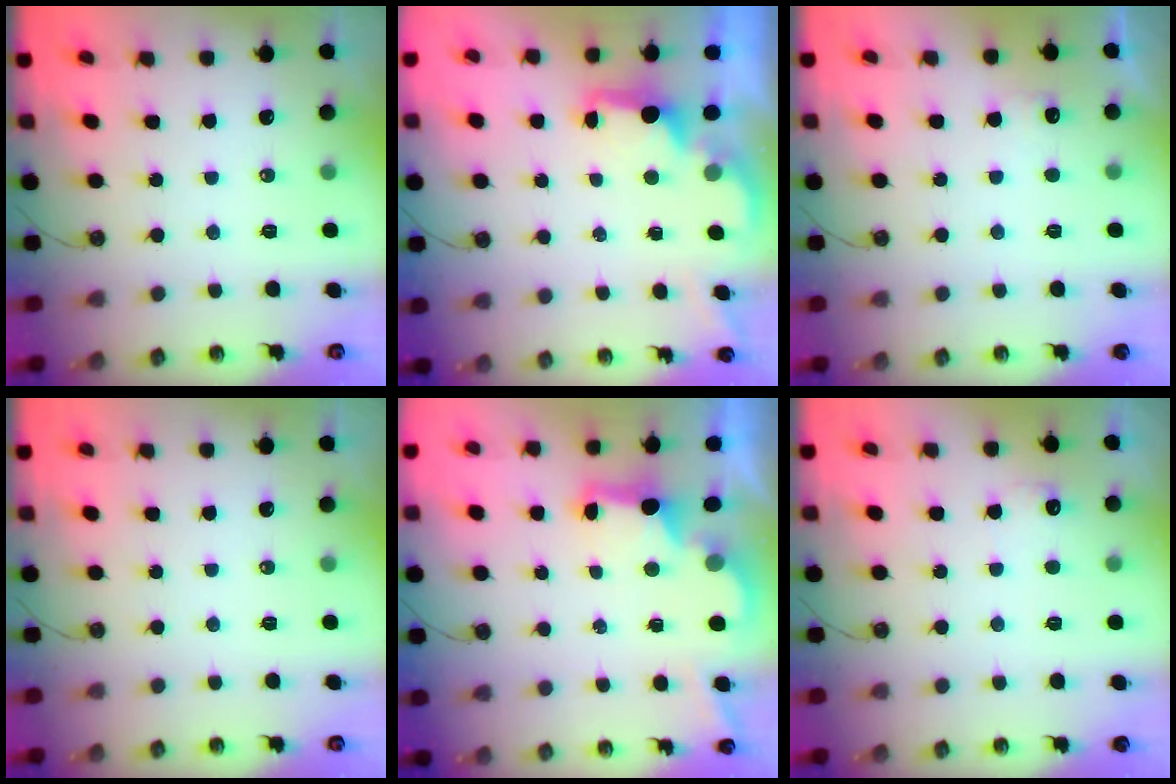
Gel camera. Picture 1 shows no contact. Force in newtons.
{"total": 1.9, "press": 1.7, "slide": 0.8}
{"total": 5.7, "press": 5.6, "slide": 1.0}
{"total": 0.0}
{"total": 2.8, "press": 2.7, "slide": 0.9}
{"total": 5.7, "press": 5.5, "slide": 1.4}